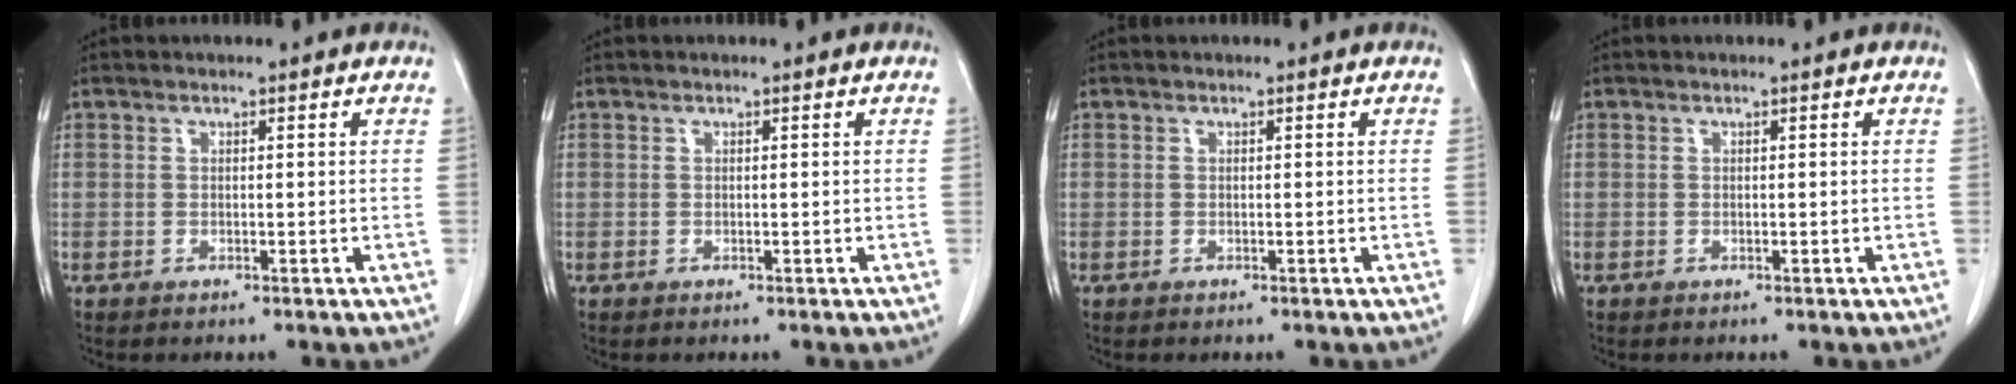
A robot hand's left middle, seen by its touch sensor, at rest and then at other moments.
{"total": 0.0}
{"total": 0.0}
{"total": 0.0}